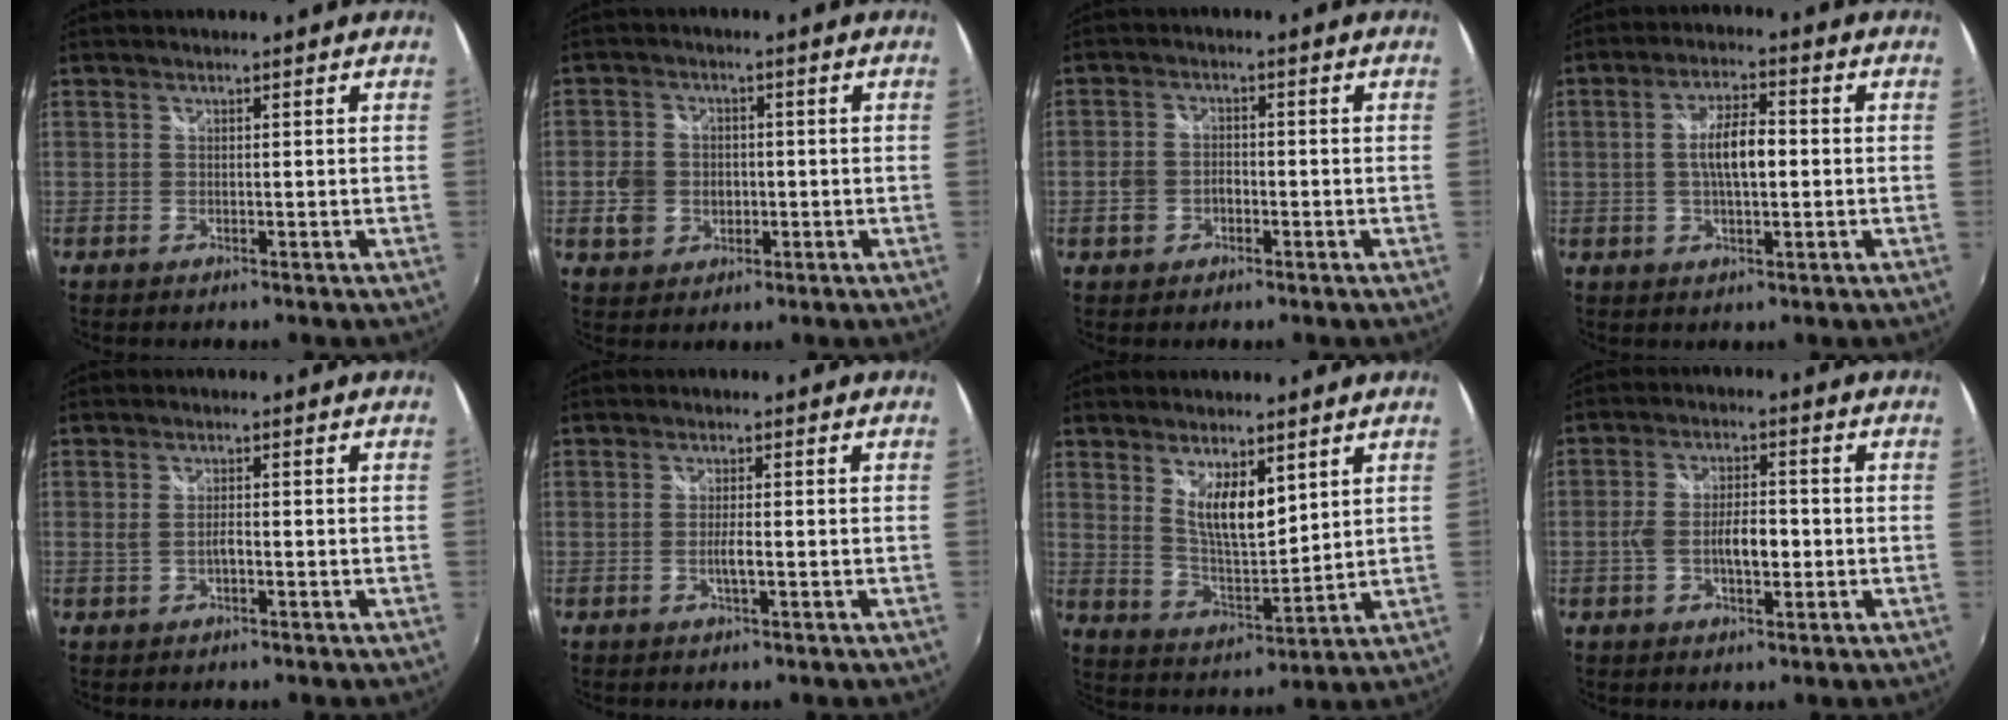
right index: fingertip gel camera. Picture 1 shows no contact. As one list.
[{"total": 6.5, "force": [-1.2, 5.7, 2.9], "torque": [-0.072, 0.010, -0.020]}, {"total": 3.8, "force": [-1.6, 3.0, 1.6], "torque": [-0.040, 0.008, -0.026]}, {"total": 6.7, "force": [0.0, 2.3, 6.3], "torque": [-0.117, 0.007, 0.001]}, {"total": 2.0, "force": [-0.5, 0.6, 1.8], "torque": [-0.036, -0.003, -0.008]}, {"total": 2.0, "force": [-0.5, -0.1, 1.9], "torque": [-0.036, -0.004, -0.010]}, {"total": 8.6, "force": [4.3, 3.0, 6.7], "torque": [-0.115, -0.011, 0.087]}, {"total": 6.3, "force": [-1.5, 2.7, 5.5], "torque": [-0.104, 0.004, -0.025]}]